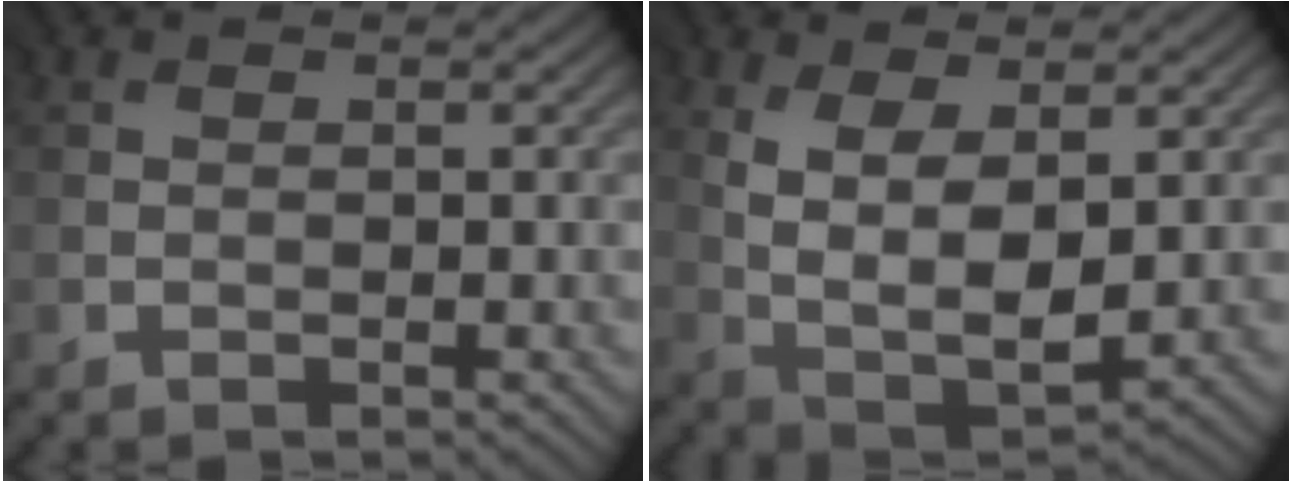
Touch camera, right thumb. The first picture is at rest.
{"total": 6.8, "force": [2.0, 3.3, 5.7], "torque": [-0.133, -0.006, 0.042]}